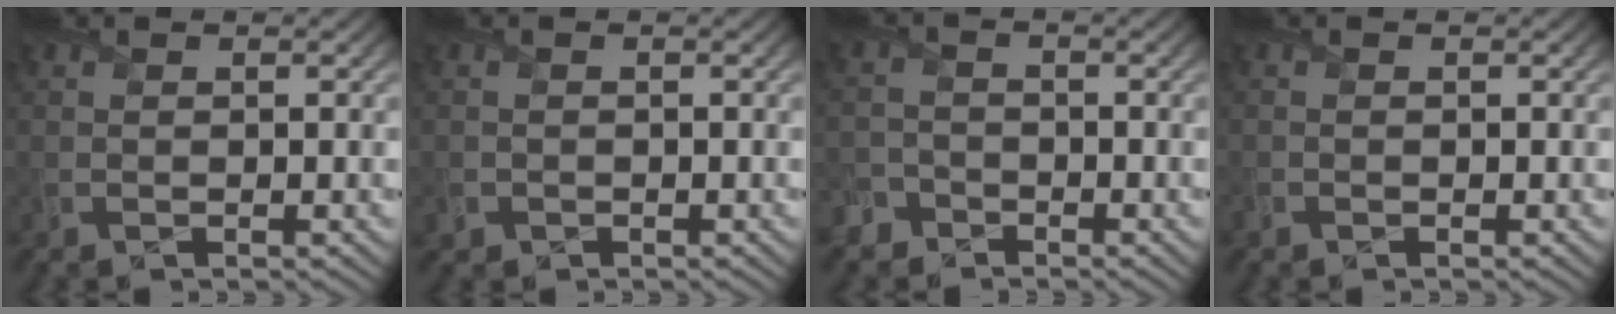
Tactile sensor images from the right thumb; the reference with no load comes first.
{"total": 1.0, "force": [-0.5, 0.9, 0.0], "torque": [0.003, -0.007, -0.013]}
{"total": 2.8, "force": [-2.3, 1.6, 0.3], "torque": [-0.001, 0.001, -0.057]}
{"total": 0.5, "force": [-0.4, 0.3, 0.0], "torque": [-0.002, -0.005, -0.008]}